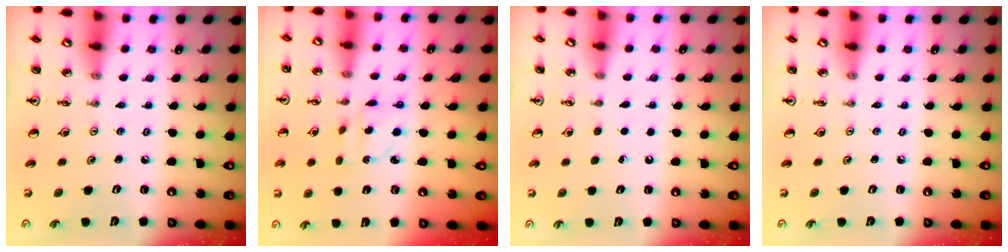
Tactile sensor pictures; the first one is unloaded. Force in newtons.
{"total": 3.7, "press": 3.7, "slide": 0.2}
{"total": 1.5, "press": 1.5, "slide": 0.1}
{"total": 0.0}